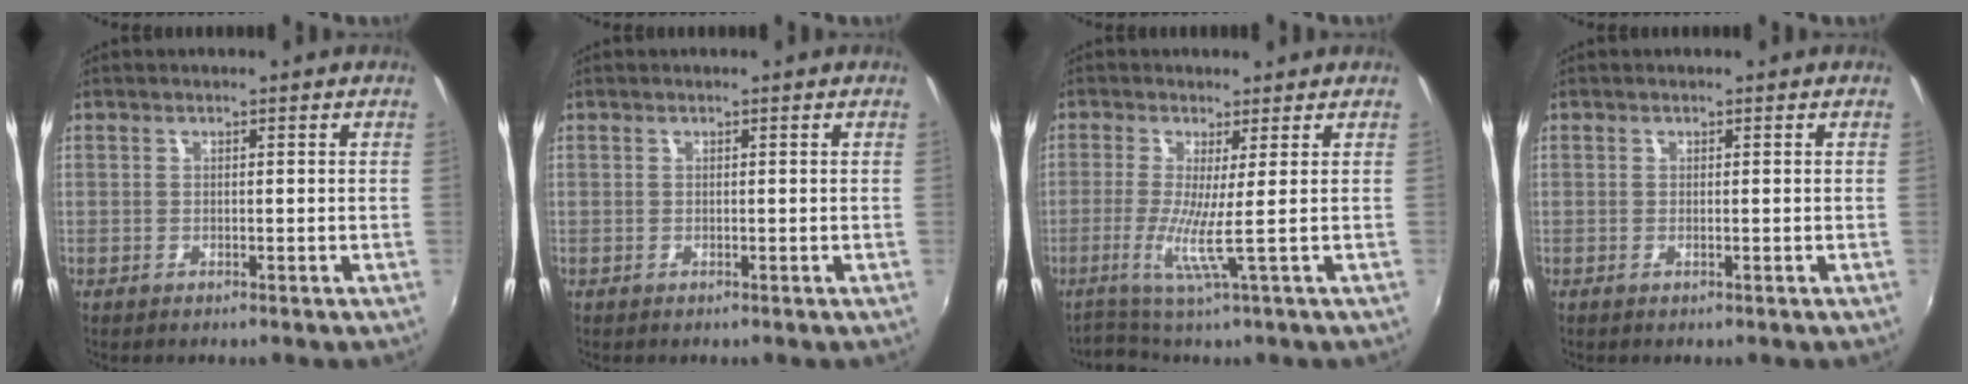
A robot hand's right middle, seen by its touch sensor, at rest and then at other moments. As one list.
[{"total": 0.0}, {"total": 4.7, "force": [-1.1, -1.2, 4.4], "torque": [-0.107, -0.014, -0.029]}, {"total": 0.6, "force": [0.0, -0.5, 0.3], "torque": [-0.004, 0.000, -0.002]}]